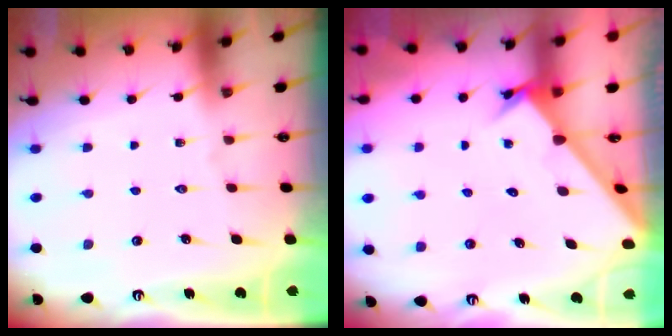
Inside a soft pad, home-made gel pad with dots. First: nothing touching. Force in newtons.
{"total": 2.2, "press": 2.2, "slide": 0.0}